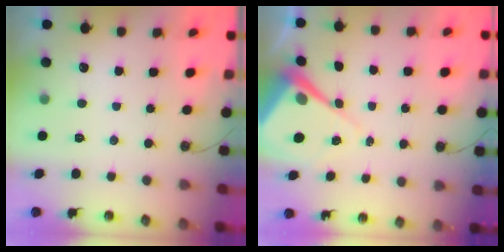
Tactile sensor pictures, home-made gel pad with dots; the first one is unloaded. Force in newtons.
{"total": 8.5, "press": 8.5, "slide": 0.6}